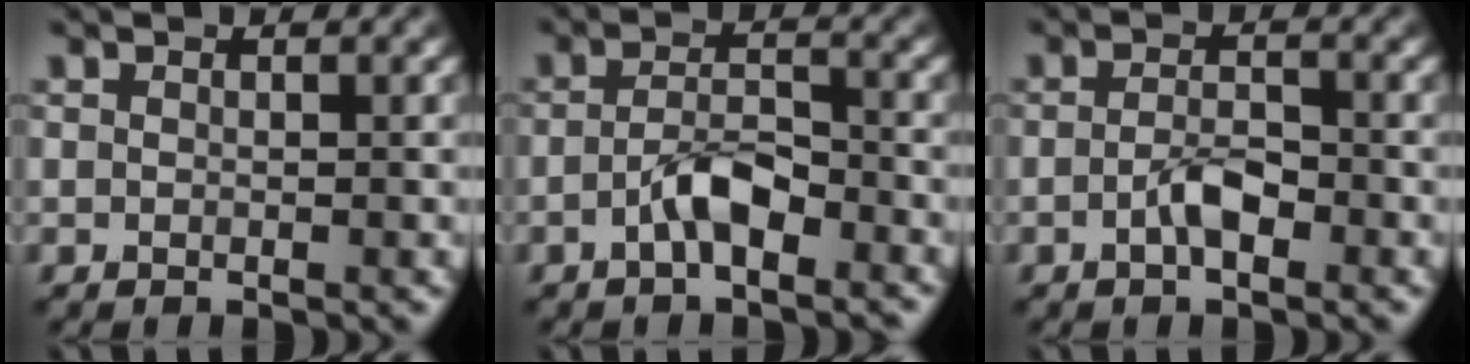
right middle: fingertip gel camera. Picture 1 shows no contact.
{"total": 3.1, "force": [-1.6, 1.2, 2.3], "torque": [-0.044, 0.008, -0.033]}
{"total": 2.2, "force": [-1.0, 0.8, 1.8], "torque": [-0.037, 0.002, -0.022]}